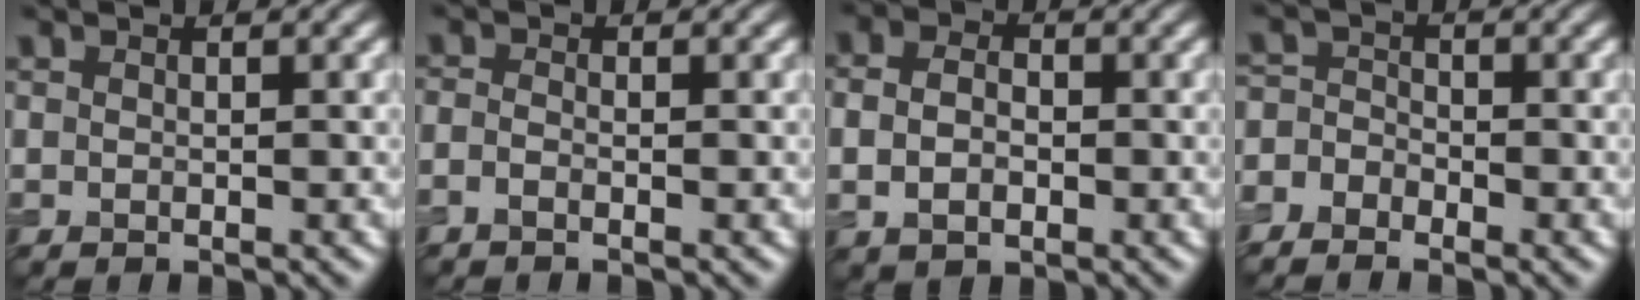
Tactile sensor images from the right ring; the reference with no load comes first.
{"total": 1.0, "force": [-0.6, 0.4, 0.7], "torque": [-0.018, -0.002, -0.016]}
{"total": 3.6, "force": [-0.1, 2.7, 2.5], "torque": [-0.044, 0.002, -0.006]}
{"total": 2.5, "force": [-1.9, 1.5, 0.6], "torque": [-0.001, 0.004, -0.044]}